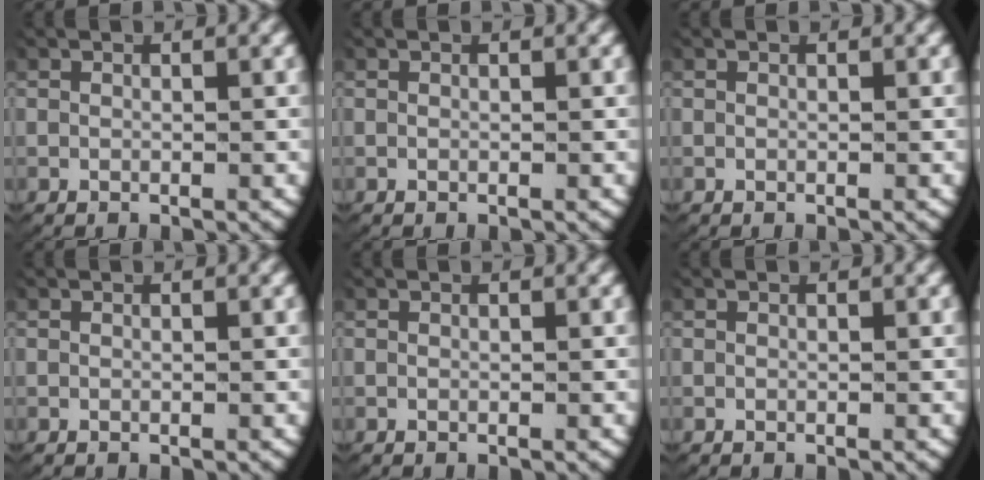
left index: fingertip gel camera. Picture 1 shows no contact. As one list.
[{"total": 0.0}, {"total": 0.0}, {"total": 0.0}, {"total": 0.0}, {"total": 0.0}]